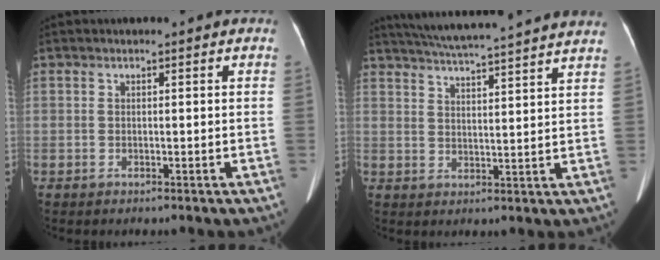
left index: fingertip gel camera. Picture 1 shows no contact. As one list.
[{"total": 20.4, "force": [18.6, -0.3, 8.4], "torque": [-0.139, -0.003, 0.245]}]